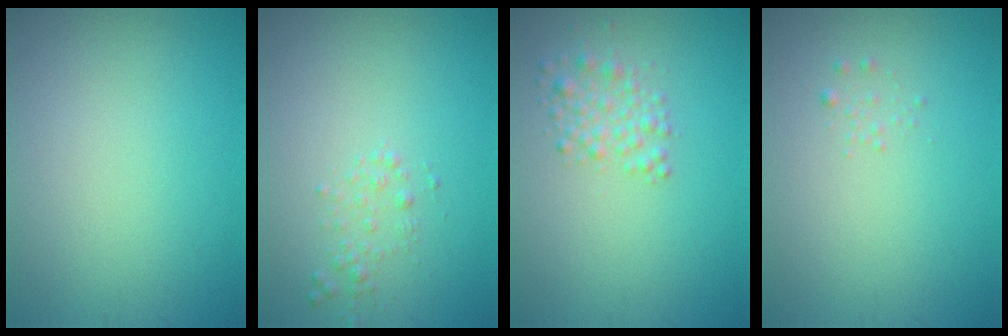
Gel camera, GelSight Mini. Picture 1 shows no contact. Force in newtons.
{"total": 1.0, "press": 1.0, "slide": 0.0}
{"total": 2.2, "press": 2.2, "slide": 0.1}
{"total": 0.6, "press": 0.6, "slide": 0.0}